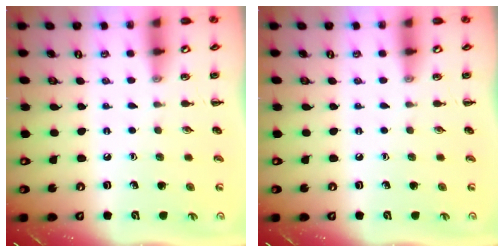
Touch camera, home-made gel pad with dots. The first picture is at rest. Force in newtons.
{"total": 0.0}